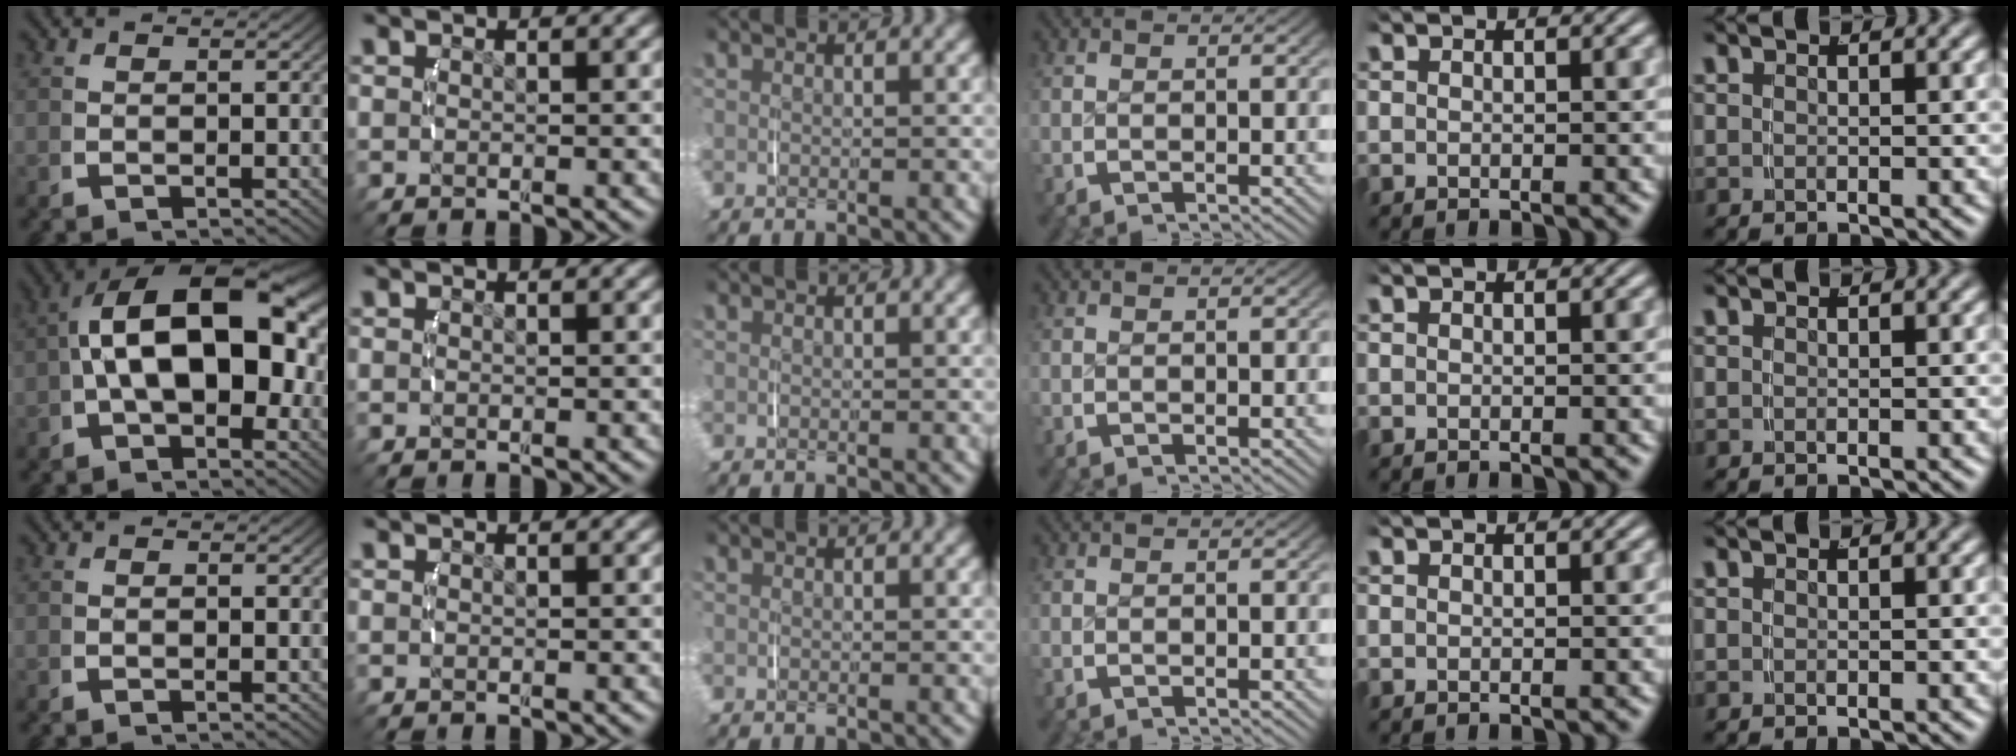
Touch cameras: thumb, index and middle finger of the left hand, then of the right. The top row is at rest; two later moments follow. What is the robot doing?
{"motion": "lift_and_place", "object": "camera"}